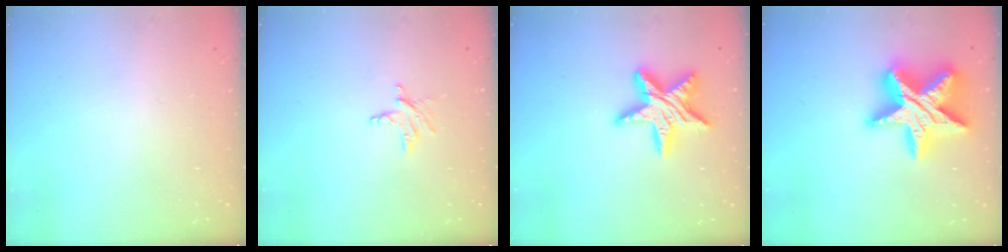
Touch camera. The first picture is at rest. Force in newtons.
{"total": 3.6, "press": 3.6, "slide": 0.4}
{"total": 15.8, "press": 15.8, "slide": 1.0}
{"total": 24.6, "press": 24.5, "slide": 2.2}